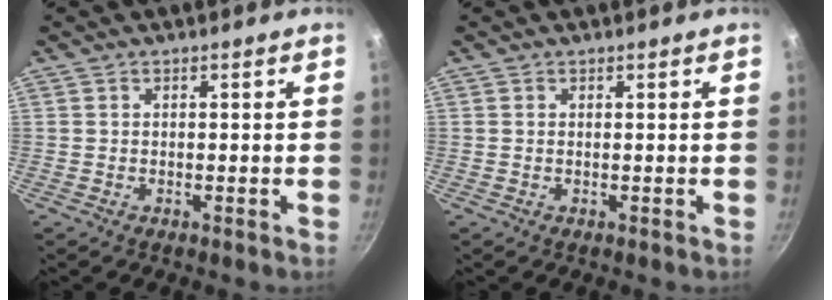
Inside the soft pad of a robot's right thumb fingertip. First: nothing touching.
{"total": 0.0}